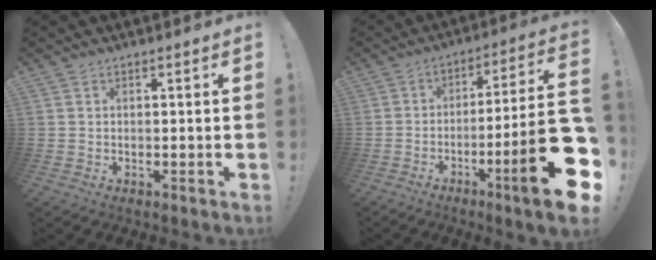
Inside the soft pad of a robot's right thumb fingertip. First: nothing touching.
{"total": 22.5, "force": [-7.4, 2.8, 21.1], "torque": [-0.319, 0.032, -0.113]}